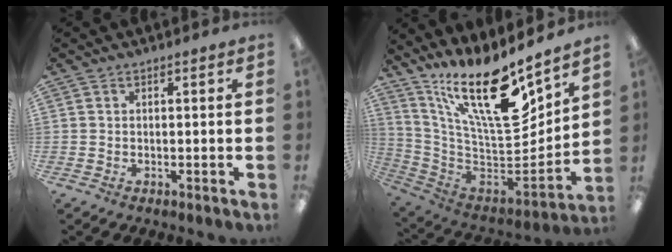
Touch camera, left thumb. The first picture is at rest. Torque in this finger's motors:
{"motor_torque": [0.80, 0.80, 1.27, -1.50, 0.29]}